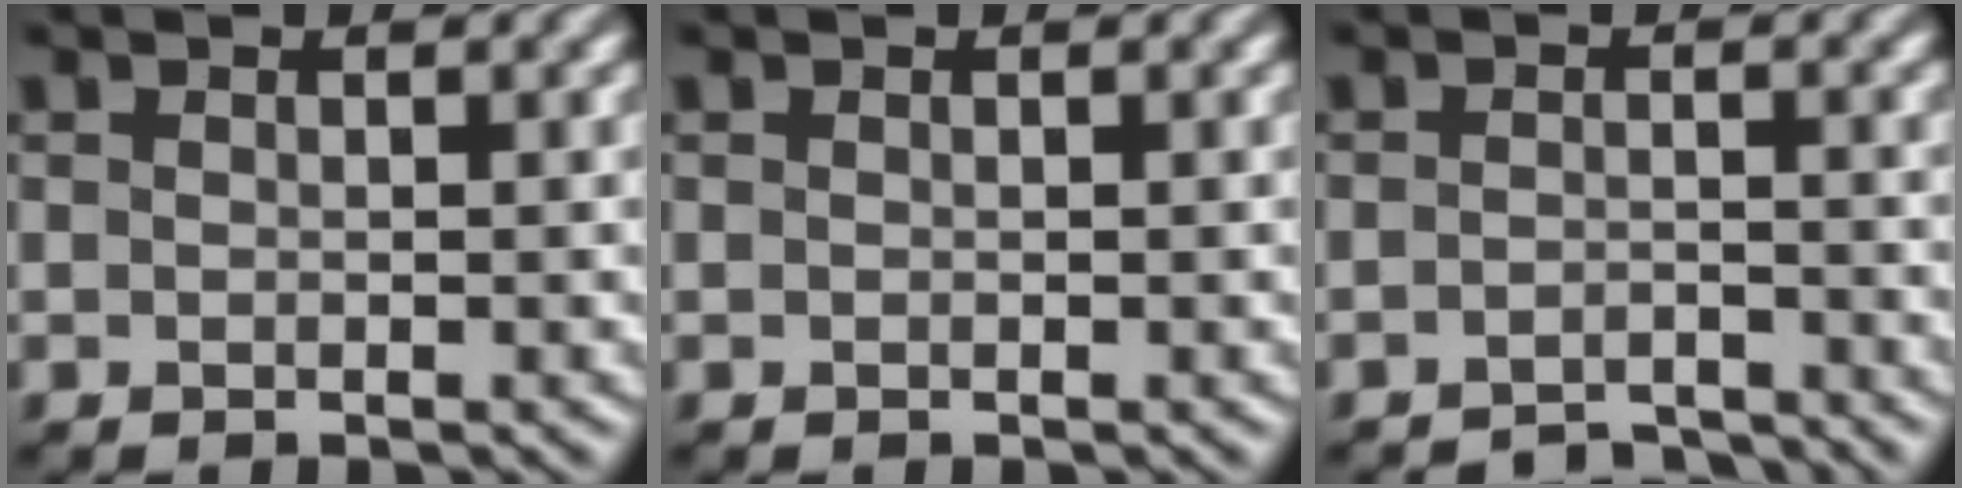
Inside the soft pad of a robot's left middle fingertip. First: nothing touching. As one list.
[{"total": 0.0}, {"total": 3.0, "force": [-3.0, 0.3, 0.5], "torque": [-0.002, 0.004, -0.050]}]